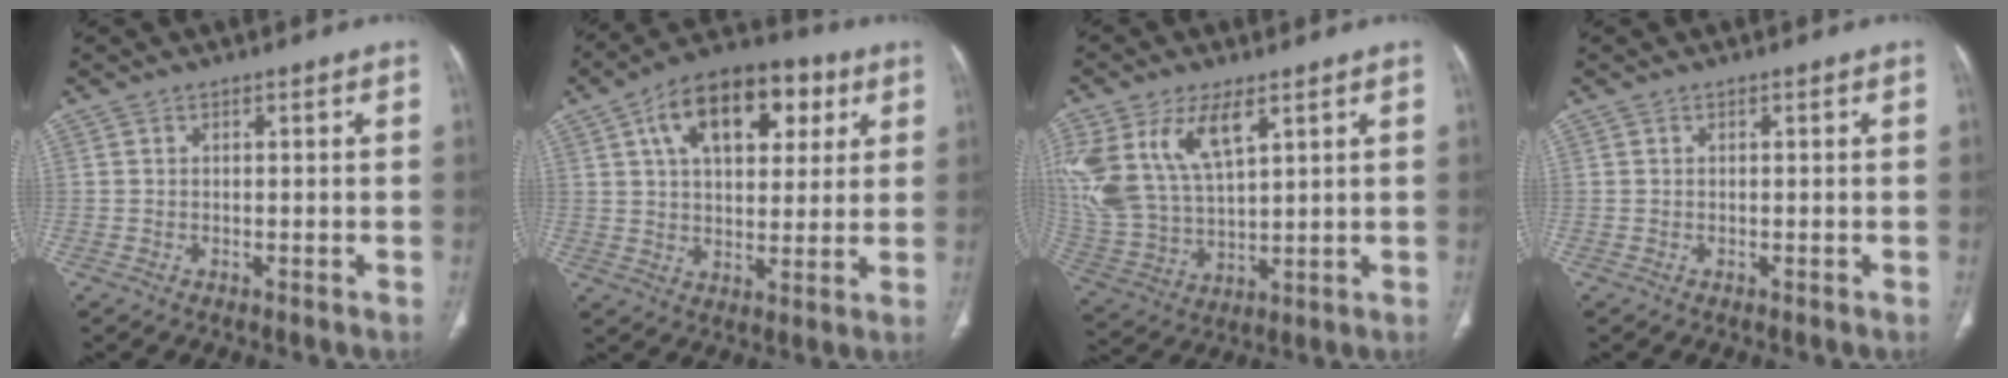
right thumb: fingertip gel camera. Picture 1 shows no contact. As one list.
[{"total": 18.0, "force": [6.9, 10.1, 13.2], "torque": [-0.166, 0.001, 0.104]}, {"total": 17.2, "force": [7.7, 8.8, 12.7], "torque": [-0.265, -0.020, 0.162]}, {"total": 0.0}]